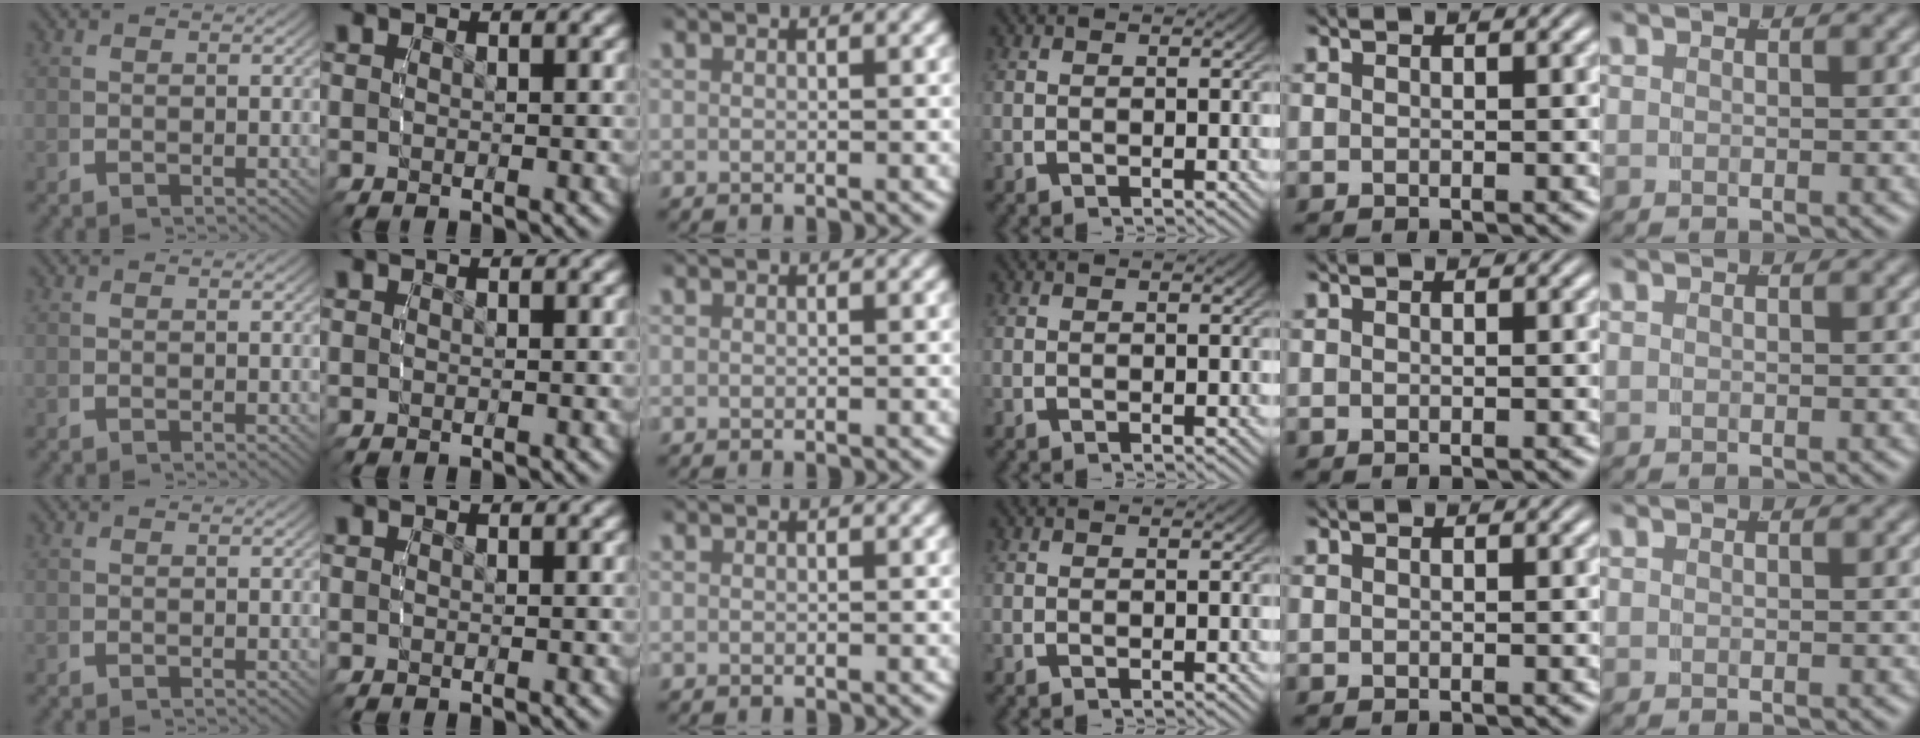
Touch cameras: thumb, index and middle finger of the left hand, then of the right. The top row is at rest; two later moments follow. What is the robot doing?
{"motion": "reach", "object": "jewelry box"}